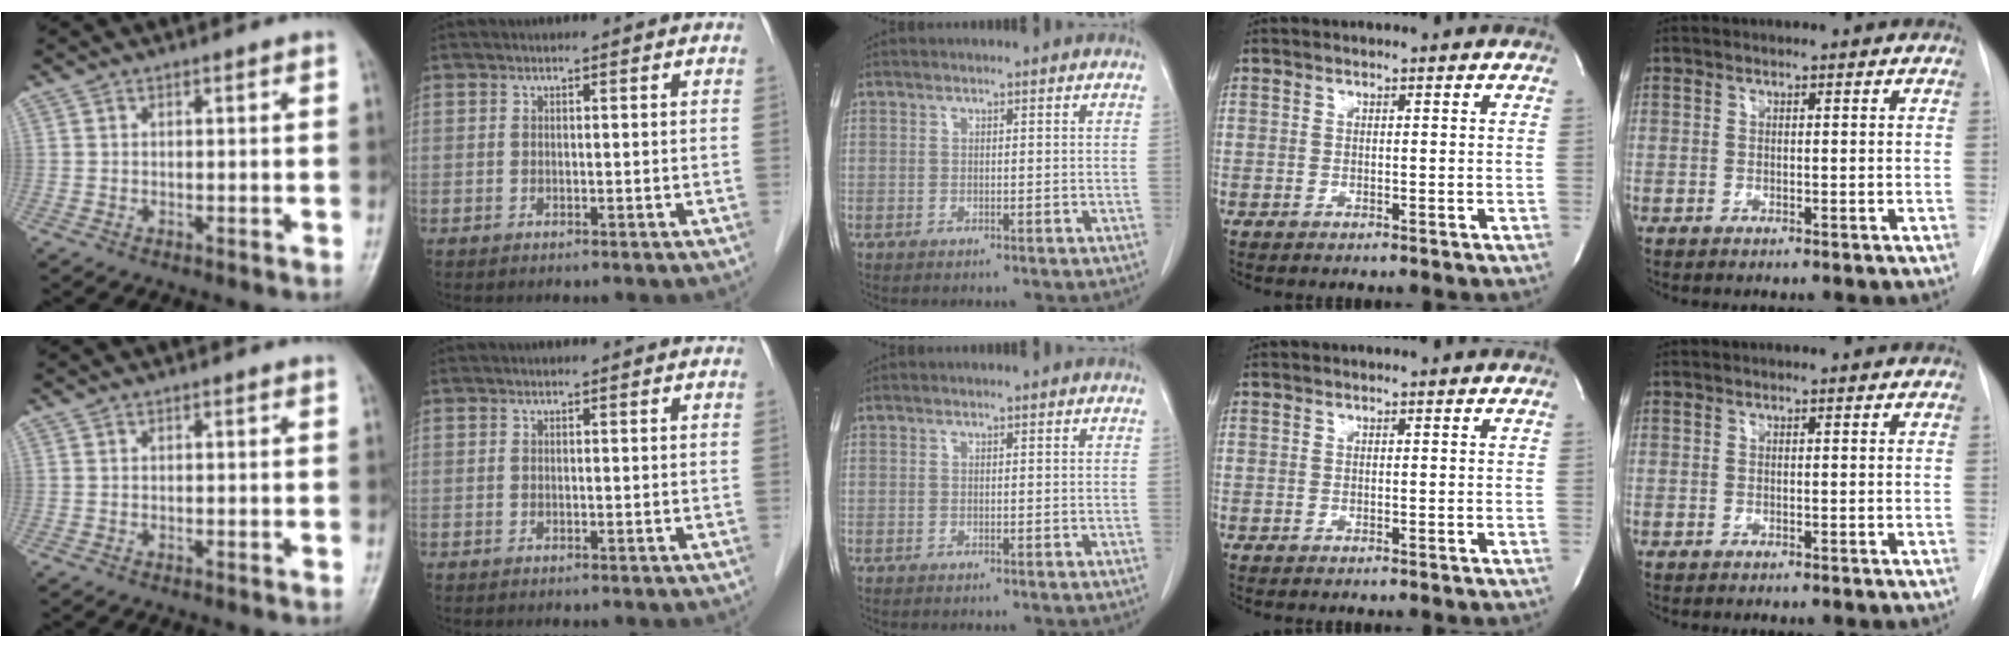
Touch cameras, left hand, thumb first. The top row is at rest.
{}